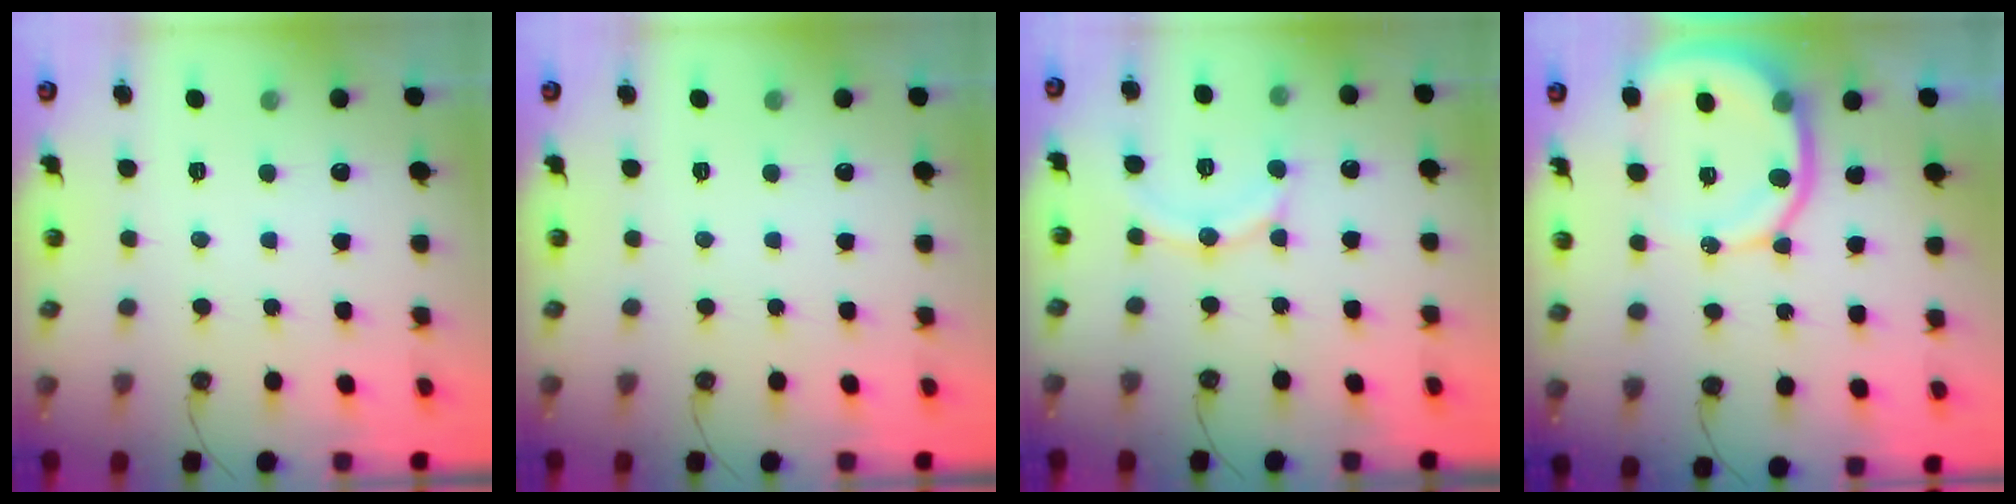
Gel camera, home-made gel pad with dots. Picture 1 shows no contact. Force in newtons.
{"total": 0.0}
{"total": 12.8, "press": 12.7, "slide": 1.1}
{"total": 11.2, "press": 11.1, "slide": 1.4}